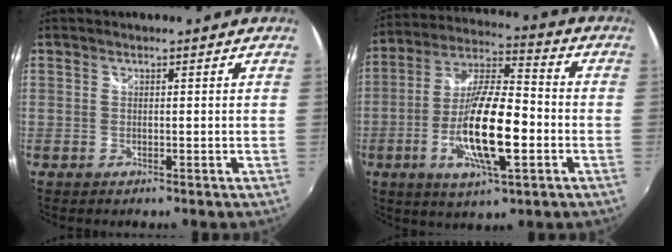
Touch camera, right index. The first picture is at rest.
{"total": 16.7, "force": [-4.5, 4.4, 15.4], "torque": [-0.302, -0.007, -0.086]}